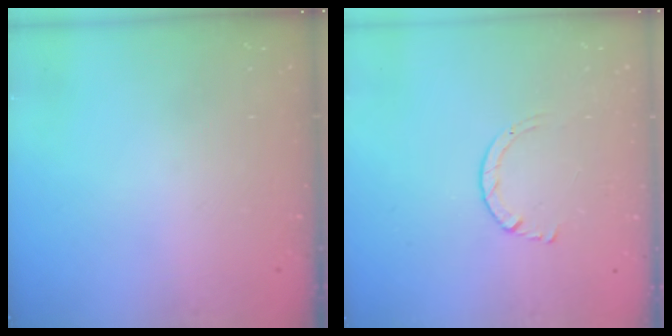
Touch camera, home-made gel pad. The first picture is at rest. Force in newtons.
{"total": 2.7, "press": 2.7, "slide": 0.3}